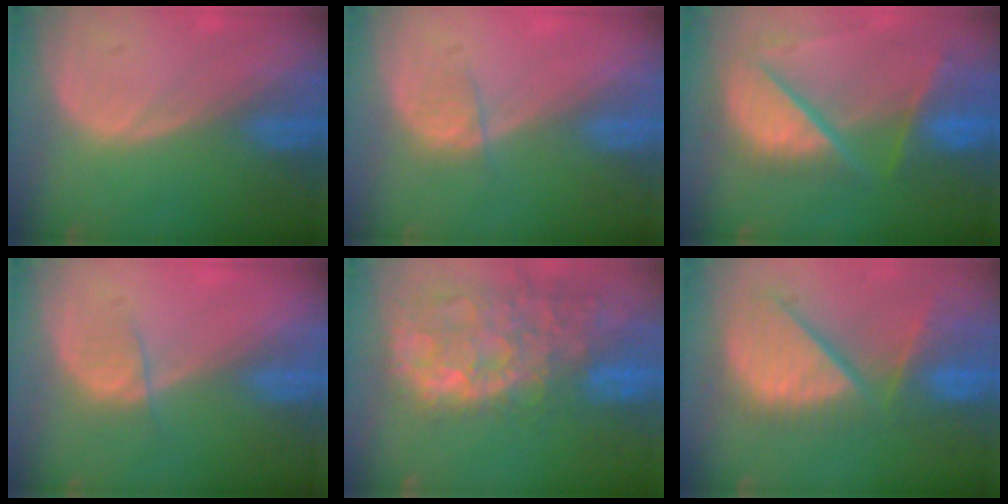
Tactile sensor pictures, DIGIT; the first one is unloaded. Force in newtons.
{"total": 2.2, "press": 2.0, "slide": 0.9}
{"total": 10.9, "press": 9.0, "slide": 6.1}
{"total": 2.5, "press": 2.3, "slide": 0.9}
{"total": 14.9, "press": 12.0, "slide": 8.8}
{"total": 11.7, "press": 10.3, "slide": 5.5}